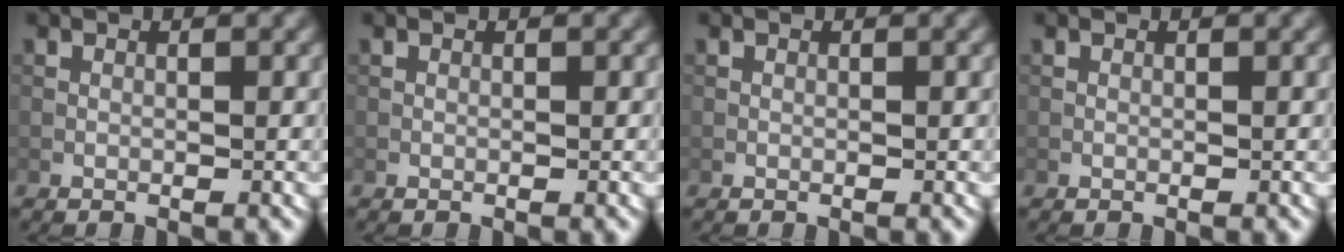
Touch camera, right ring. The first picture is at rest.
{"total": 0.0}
{"total": 0.0}
{"total": 0.0}